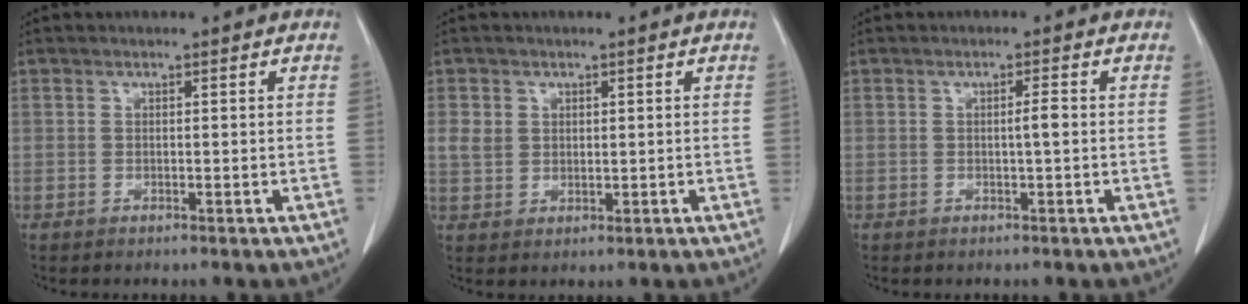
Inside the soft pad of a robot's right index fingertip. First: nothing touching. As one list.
[{"total": 3.1, "force": [0.9, 2.6, 1.3], "torque": [-0.022, 0.005, 0.023]}, {"total": 1.3, "force": [-0.1, 0.0, 1.3], "torque": [-0.019, 0.003, 0.000]}]